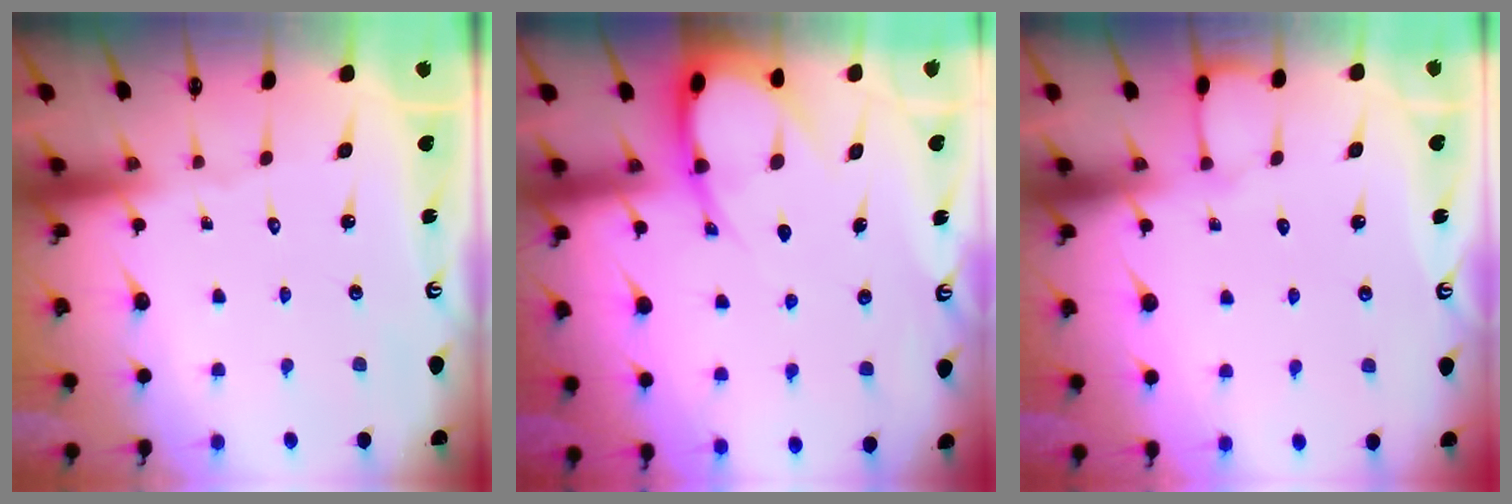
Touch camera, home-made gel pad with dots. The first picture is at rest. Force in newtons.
{"total": 8.0, "press": 8.0, "slide": 0.9}
{"total": 3.1, "press": 3.1, "slide": 0.4}